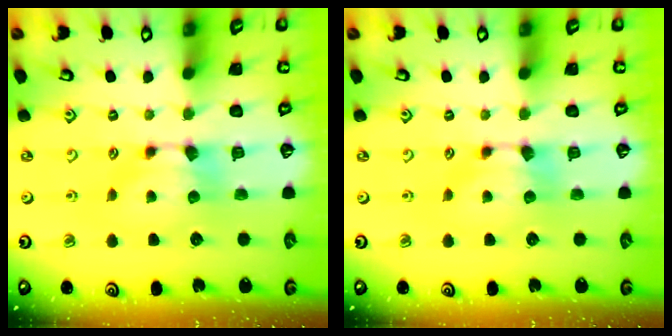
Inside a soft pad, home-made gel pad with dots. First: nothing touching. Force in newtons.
{"total": 0.0}